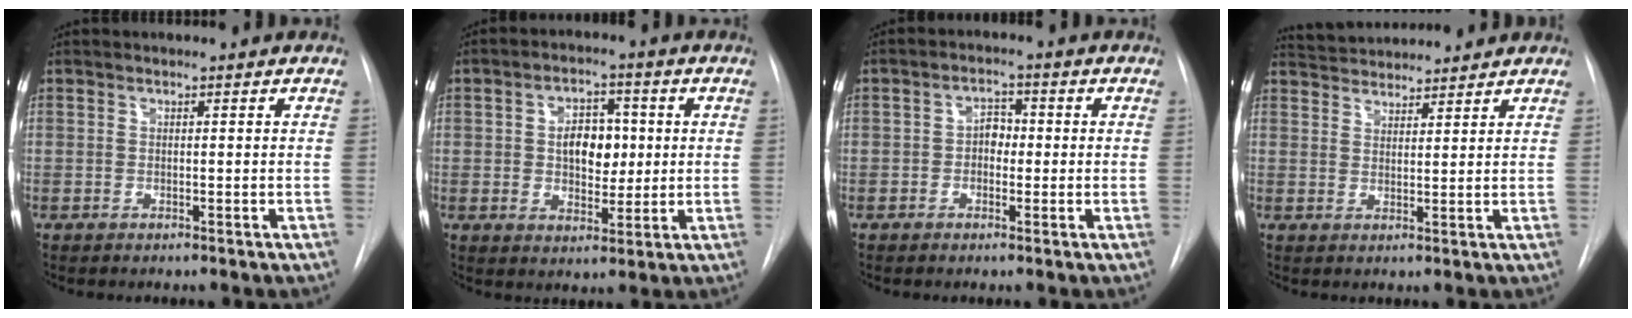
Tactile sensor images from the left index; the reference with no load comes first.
{"total": 6.9, "force": [0.3, 4.3, 5.5], "torque": [-0.084, 0.009, 0.010]}
{"total": 3.1, "force": [-0.9, 2.1, 2.1], "torque": [-0.030, 0.008, -0.017]}
{"total": 7.2, "force": [7.0, 1.1, 1.3], "torque": [-0.027, 0.024, 0.109]}